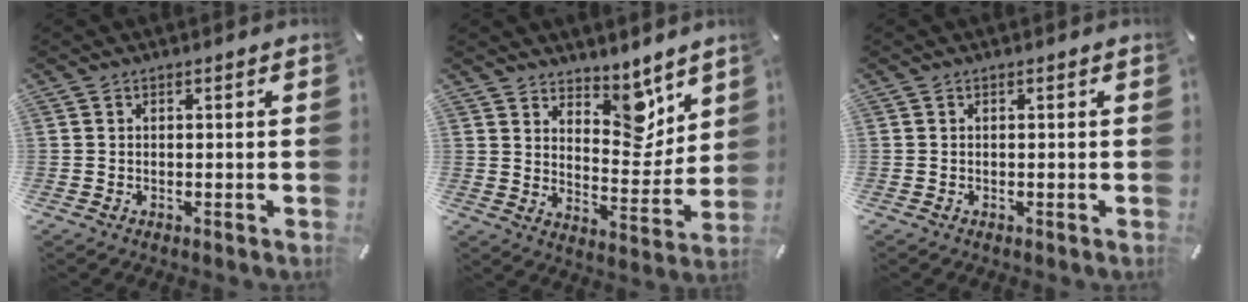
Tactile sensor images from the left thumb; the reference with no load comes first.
{"total": 9.7, "force": [7.1, 5.5, 3.7], "torque": [-0.034, -0.066, 0.125]}
{"total": 0.0}